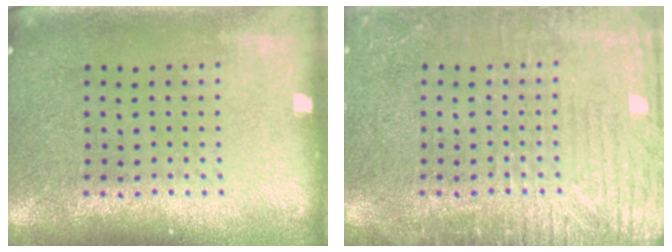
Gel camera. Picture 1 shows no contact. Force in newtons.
{"total": 3.9, "press": 3.8, "slide": 0.4}